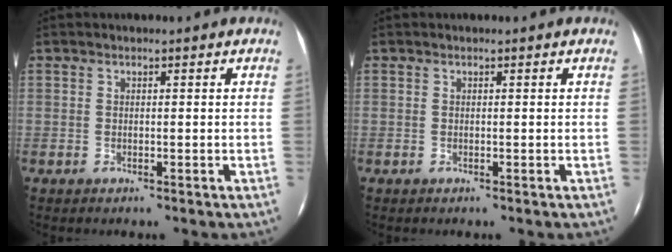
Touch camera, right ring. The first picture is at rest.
{"total": 0.0}